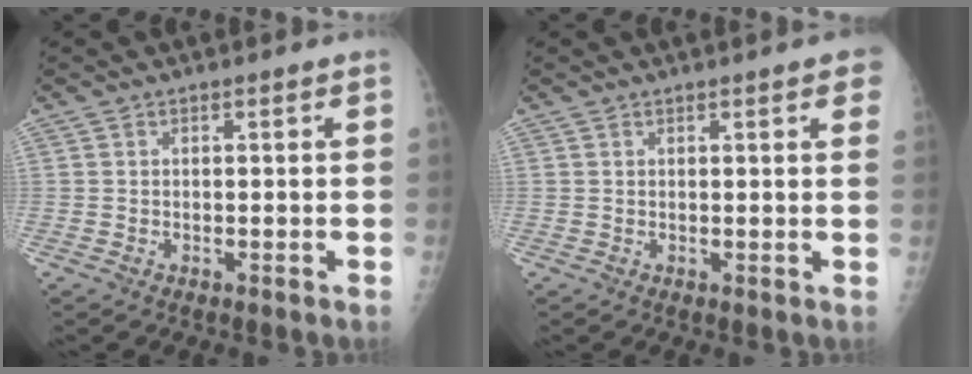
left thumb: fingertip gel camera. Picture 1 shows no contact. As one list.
[{"total": 4.6, "force": [2.7, 0.9, 3.6], "torque": [-0.030, 0.003, 0.026]}]